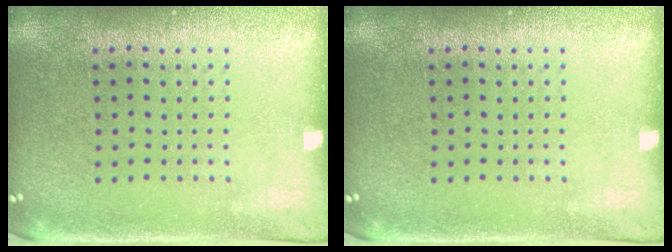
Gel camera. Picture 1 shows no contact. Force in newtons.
{"total": 0.0}